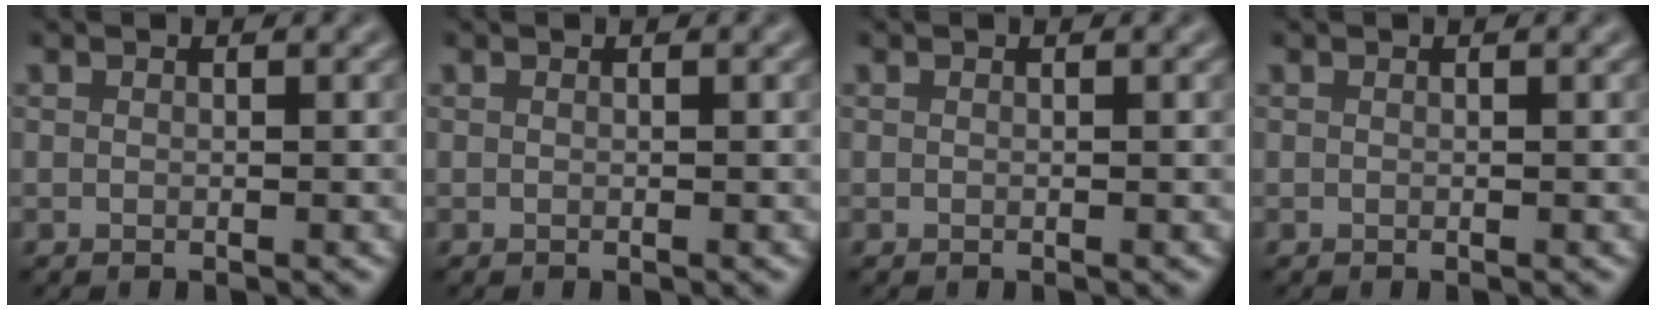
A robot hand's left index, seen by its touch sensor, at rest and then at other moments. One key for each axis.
{"total": 0.0}
{"total": 0.0}
{"total": 0.0}